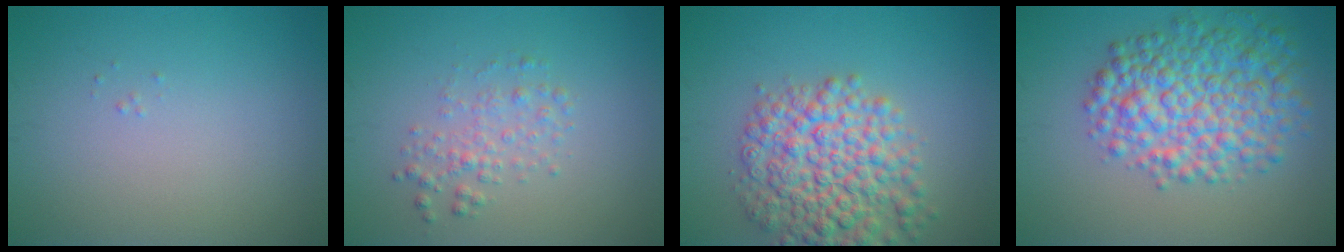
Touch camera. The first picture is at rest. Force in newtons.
{"total": 2.0, "press": 2.0, "slide": 0.1}
{"total": 7.7, "press": 7.7, "slide": 0.3}
{"total": 7.7, "press": 7.7, "slide": 0.2}